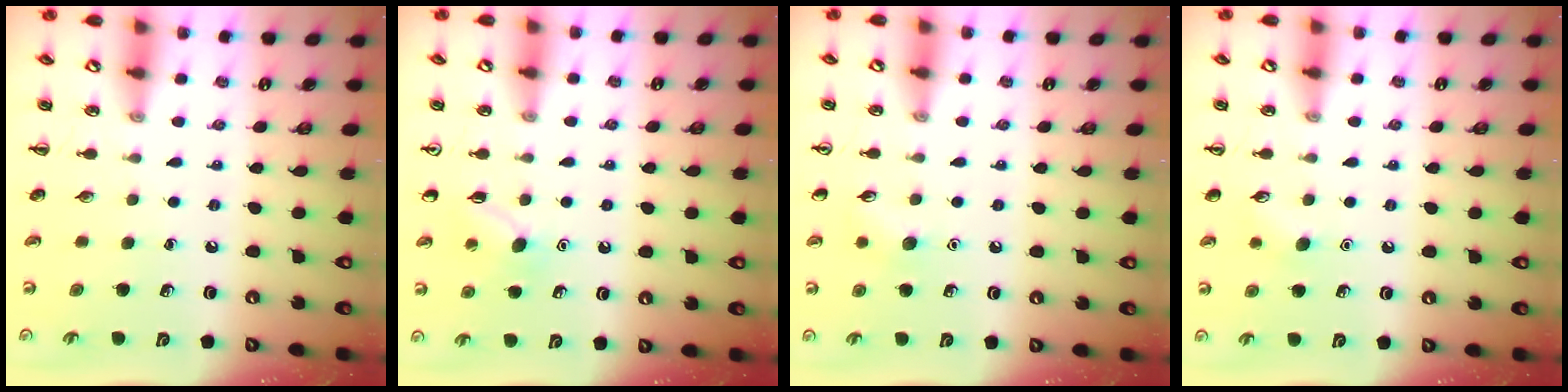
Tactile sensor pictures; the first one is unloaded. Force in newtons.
{"total": 6.4, "press": 6.1, "slide": 1.9}
{"total": 5.3, "press": 5.0, "slide": 1.6}
{"total": 4.8, "press": 4.6, "slide": 1.3}